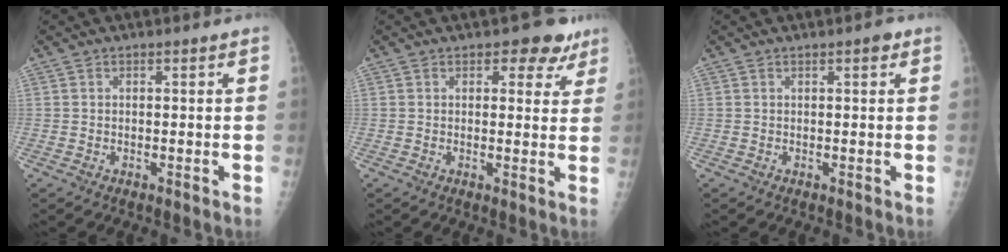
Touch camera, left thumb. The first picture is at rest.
{"total": 5.3, "force": [3.1, 3.3, 2.6], "torque": [0.012, -0.009, 0.031]}
{"total": 1.3, "force": [0.6, 0.4, 1.1], "torque": [-0.013, 0.001, 0.005]}